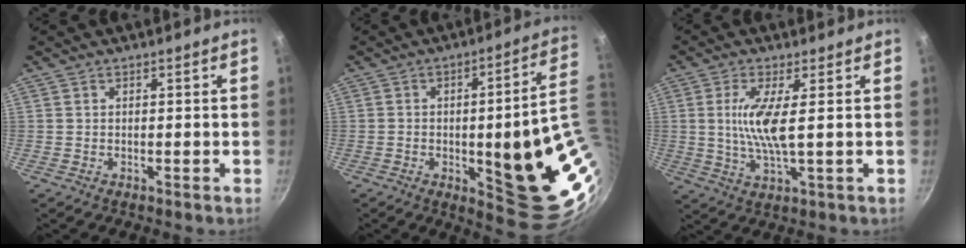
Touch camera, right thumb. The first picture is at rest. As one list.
[{"total": 20.8, "force": [-1.3, 5.2, 20.1], "torque": [-0.226, -0.001, -0.004]}, {"total": 7.9, "force": [1.1, 1.4, 7.7], "torque": [-0.166, -0.009, 0.023]}]